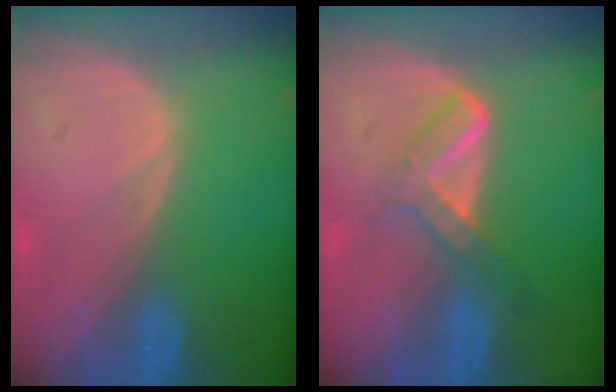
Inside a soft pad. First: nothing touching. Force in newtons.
{"total": 5.2, "press": 4.6, "slide": 2.4}